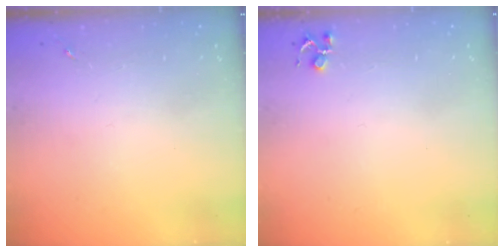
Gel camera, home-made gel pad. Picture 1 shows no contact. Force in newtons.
{"total": 4.1, "press": 4.1, "slide": 0.5}